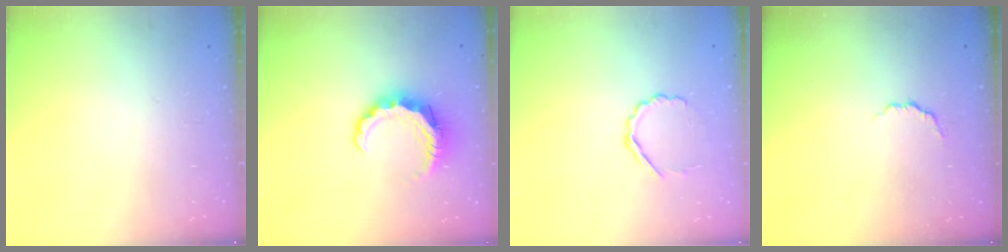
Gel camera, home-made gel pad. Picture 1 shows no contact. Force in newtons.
{"total": 7.9, "press": 7.8, "slide": 1.1}
{"total": 4.1, "press": 3.8, "slide": 1.4}
{"total": 2.7, "press": 2.6, "slide": 0.9}